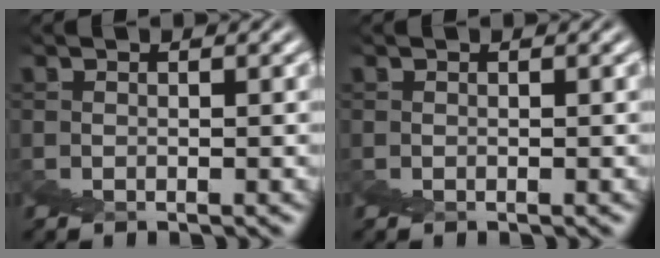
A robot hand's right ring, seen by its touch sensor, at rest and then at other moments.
{"total": 0.0}